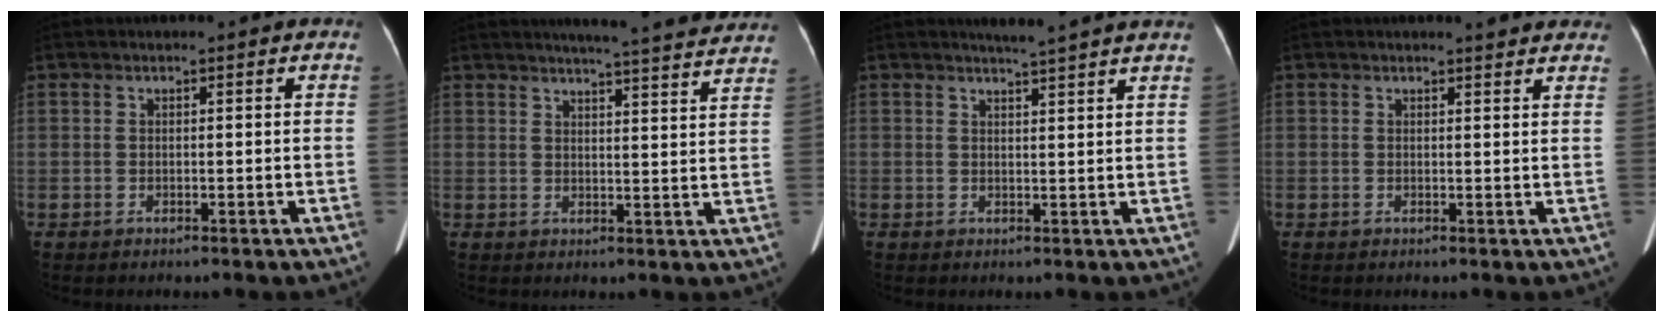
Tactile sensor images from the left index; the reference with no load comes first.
{"total": 17.9, "force": [16.5, 0.7, 6.9], "torque": [-0.093, -0.018, 0.195]}
{"total": 5.1, "force": [4.8, -0.3, 1.8], "torque": [-0.025, 0.013, 0.051]}
{"total": 4.4, "force": [4.1, 1.0, 1.3], "torque": [-0.009, 0.000, 0.030]}